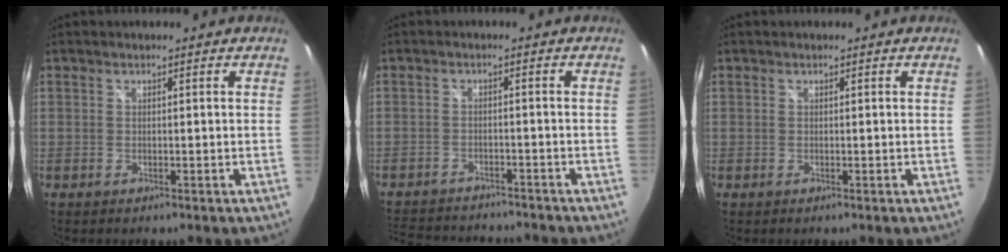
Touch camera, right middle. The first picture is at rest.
{"total": 13.5, "force": [-11.9, 4.5, 4.7], "torque": [-0.116, -0.002, -0.175]}
{"total": 0.0}